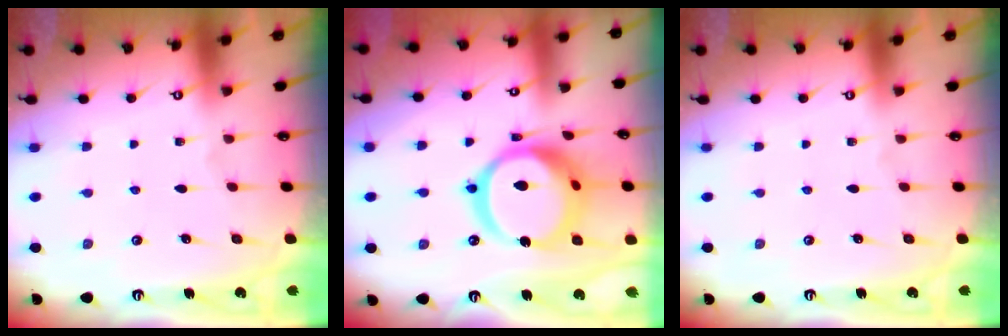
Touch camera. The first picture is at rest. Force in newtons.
{"total": 20.7, "press": 20.6, "slide": 2.2}
{"total": 0.0}